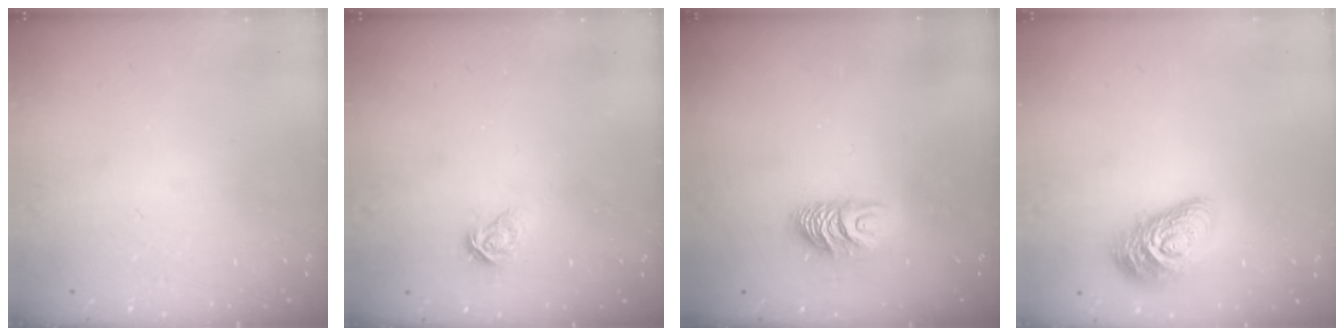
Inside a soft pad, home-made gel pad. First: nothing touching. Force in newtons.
{"total": 6.2, "press": 6.2, "slide": 0.4}
{"total": 7.9, "press": 7.9, "slide": 0.7}
{"total": 14.6, "press": 14.6, "slide": 0.8}